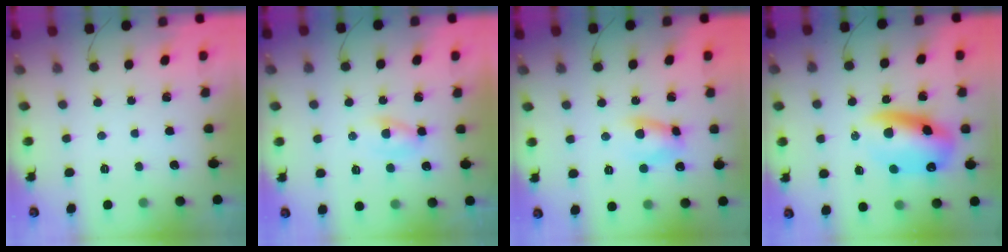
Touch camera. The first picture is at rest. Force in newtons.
{"total": 2.2, "press": 2.0, "slide": 1.1}
{"total": 5.8, "press": 5.8, "slide": 0.2}
{"total": 14.0, "press": 13.6, "slide": 3.4}